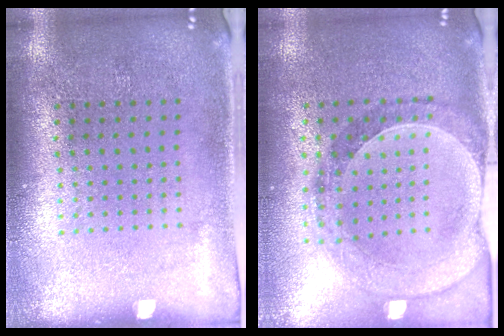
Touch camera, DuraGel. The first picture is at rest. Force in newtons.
{"total": 1.0, "press": 0.9, "slide": 0.2}